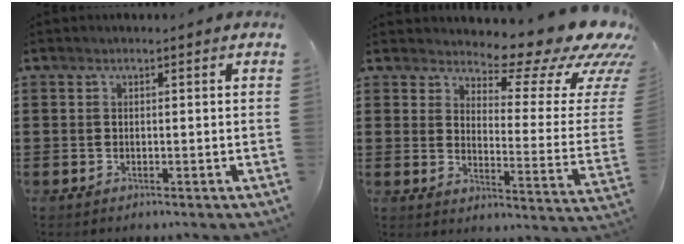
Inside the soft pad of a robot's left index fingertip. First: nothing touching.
{"total": 10.4, "force": [8.2, 2.8, 5.8], "torque": [-0.087, -0.067, 0.136]}